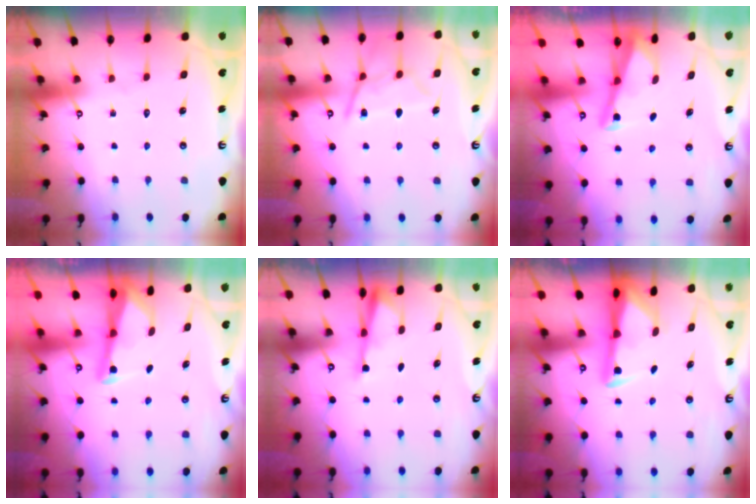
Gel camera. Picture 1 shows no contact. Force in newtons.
{"total": 10.6, "press": 10.5, "slide": 1.1}
{"total": 2.8, "press": 2.8, "slide": 0.4}
{"total": 2.9, "press": 2.9, "slide": 0.2}
{"total": 3.2, "press": 3.1, "slide": 0.7}
{"total": 2.9, "press": 2.8, "slide": 0.5}